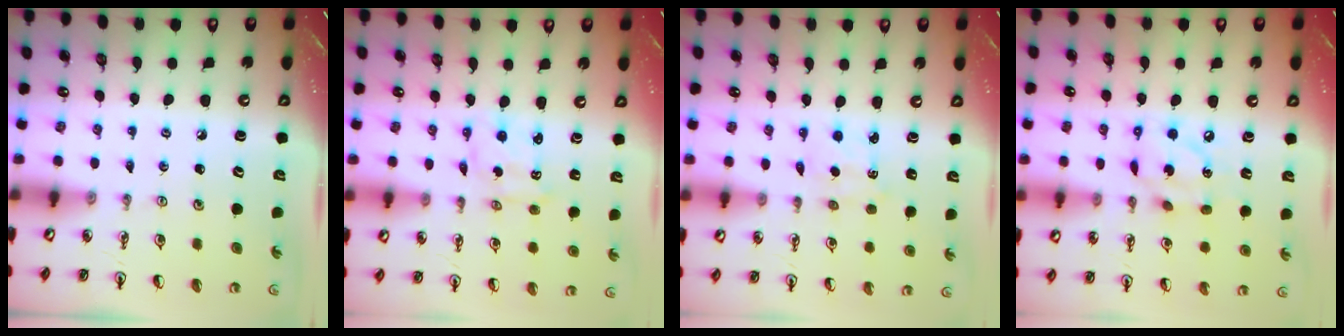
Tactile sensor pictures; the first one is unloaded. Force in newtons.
{"total": 1.2, "press": 1.2, "slide": 0.1}
{"total": 2.5, "press": 2.5, "slide": 0.3}
{"total": 9.8, "press": 9.8, "slide": 0.6}